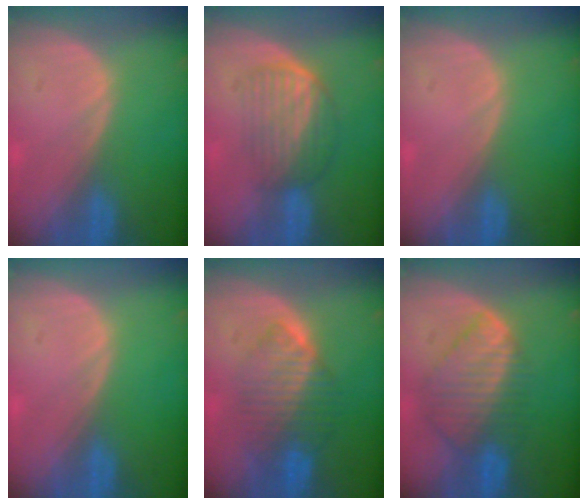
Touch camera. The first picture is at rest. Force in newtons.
{"total": 6.7, "press": 5.8, "slide": 3.2}
{"total": 0.0}
{"total": 0.0}
{"total": 6.9, "press": 6.9, "slide": 0.8}
{"total": 8.7, "press": 7.7, "slide": 4.0}